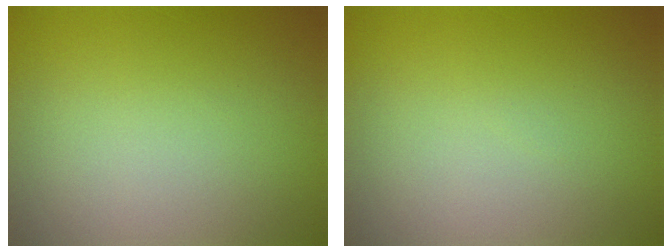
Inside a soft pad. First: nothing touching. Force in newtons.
{"total": 0.0}